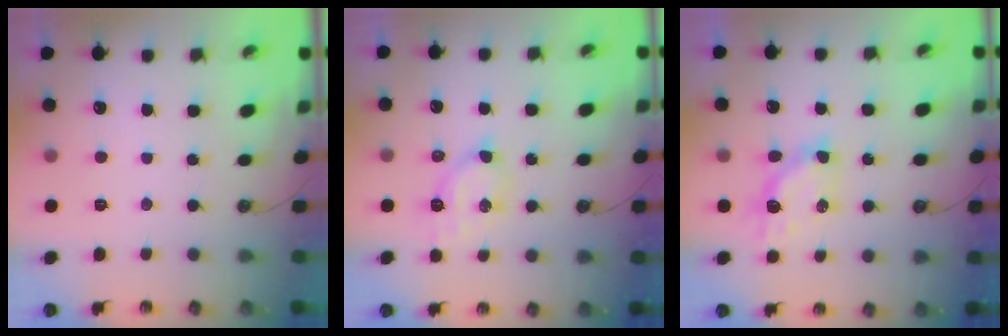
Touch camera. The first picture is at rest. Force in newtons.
{"total": 6.4, "press": 6.3, "slide": 0.4}
{"total": 6.5, "press": 6.5, "slide": 0.2}